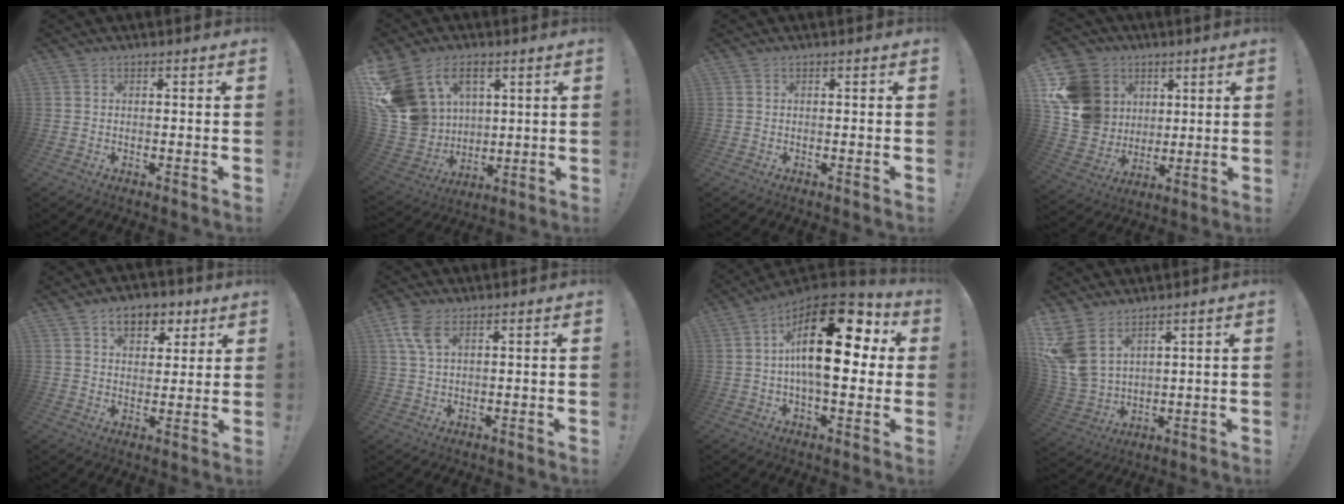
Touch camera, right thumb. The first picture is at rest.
{"total": 17.3, "force": [8.3, 12.7, 8.3], "torque": [-0.192, -0.040, 0.167]}
{"total": 0.0}
{"total": 17.1, "force": [4.7, 15.3, 5.9], "torque": [-0.100, -0.015, 0.120]}
{"total": 9.2, "force": [4.9, 6.2, 4.8], "torque": [-0.056, -0.021, 0.088]}
{"total": 6.6, "force": [3.2, 3.3, 4.7], "torque": [-0.101, -0.010, 0.059]}
{"total": 24.1, "force": [4.1, 11.6, 20.8], "torque": [-0.325, -0.012, 0.067]}
{"total": 10.9, "force": [6.0, 6.7, 6.0], "torque": [-0.141, -0.040, 0.120]}